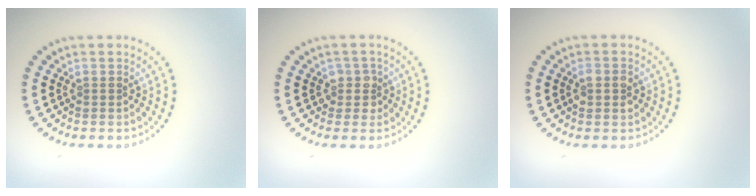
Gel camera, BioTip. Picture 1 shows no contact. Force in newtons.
{"total": 1.7, "press": 1.5, "slide": 0.8}
{"total": 2.0, "press": 2.0, "slide": 0.1}